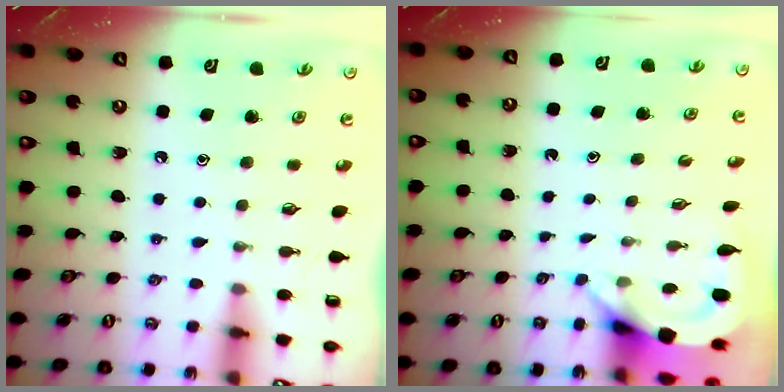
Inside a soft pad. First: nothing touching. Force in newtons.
{"total": 3.8, "press": 3.8, "slide": 0.3}